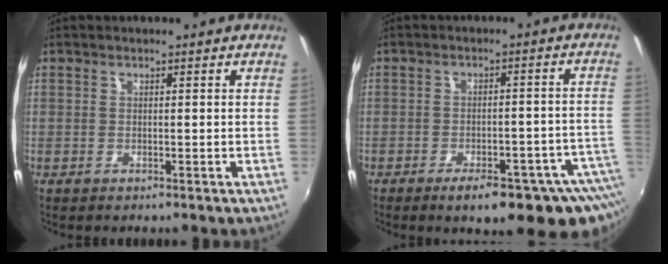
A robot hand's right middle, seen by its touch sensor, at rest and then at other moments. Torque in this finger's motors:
{"motor_torque": [1.16, -0.98, 0.22, 0.08]}